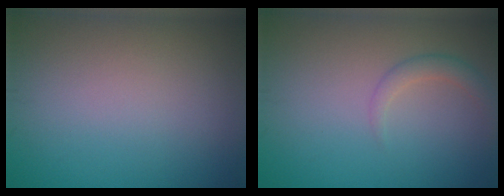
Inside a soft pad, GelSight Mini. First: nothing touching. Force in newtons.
{"total": 1.7, "press": 1.7, "slide": 0.1}